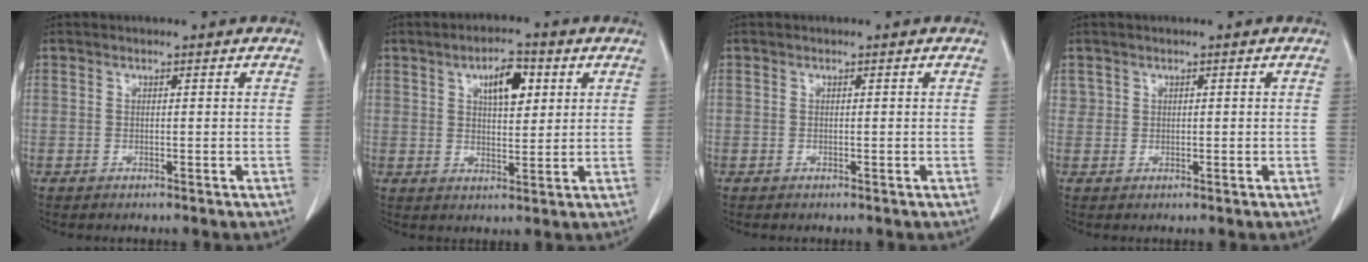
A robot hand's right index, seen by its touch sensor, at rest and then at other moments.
{"total": 6.5, "force": [2.6, 2.5, 5.4], "torque": [-0.088, 0.007, 0.044]}
{"total": 0.0}
{"total": 1.2, "force": [0.4, 1.1, 0.2], "torque": [0.004, 0.007, 0.007]}